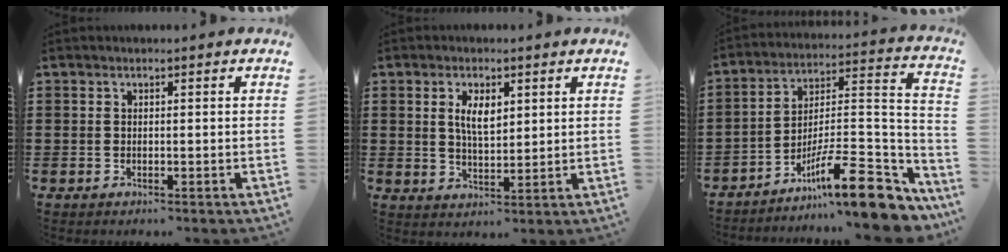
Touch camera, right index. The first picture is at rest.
{"total": 4.5, "force": [1.5, 2.0, 3.7], "torque": [-0.071, 0.003, 0.023]}
{"total": 14.2, "force": [-9.3, 3.1, 10.3], "torque": [-0.150, 0.021, -0.163]}